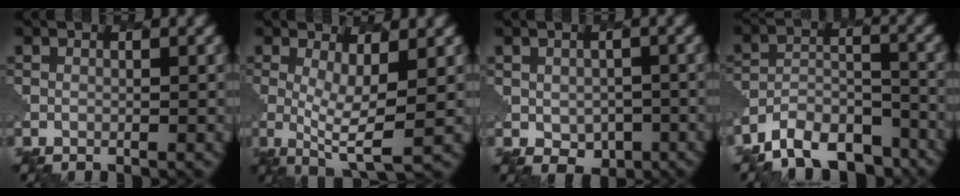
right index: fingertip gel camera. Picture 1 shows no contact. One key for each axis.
{"total": 4.4, "fx": 0.5, "fy": 1.2, "fz": 4.2, "tx": -0.074, "ty": -0.010, "tz": 0.008}
{"total": 3.1, "fx": -0.5, "fy": 2.5, "fz": 1.8, "tx": -0.029, "ty": -0.013, "tz": -0.002}
{"total": 8.8, "fx": -7.2, "fy": 3.7, "fz": 3.3, "tx": -0.052, "ty": -0.003, "tz": -0.113}